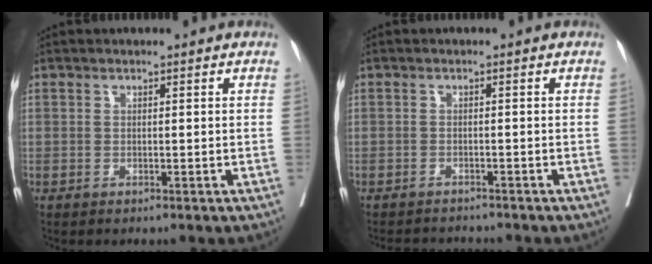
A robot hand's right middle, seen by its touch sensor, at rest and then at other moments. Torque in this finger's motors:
{"motor_torque": [0.06, -0.24, -0.04, 0.00]}